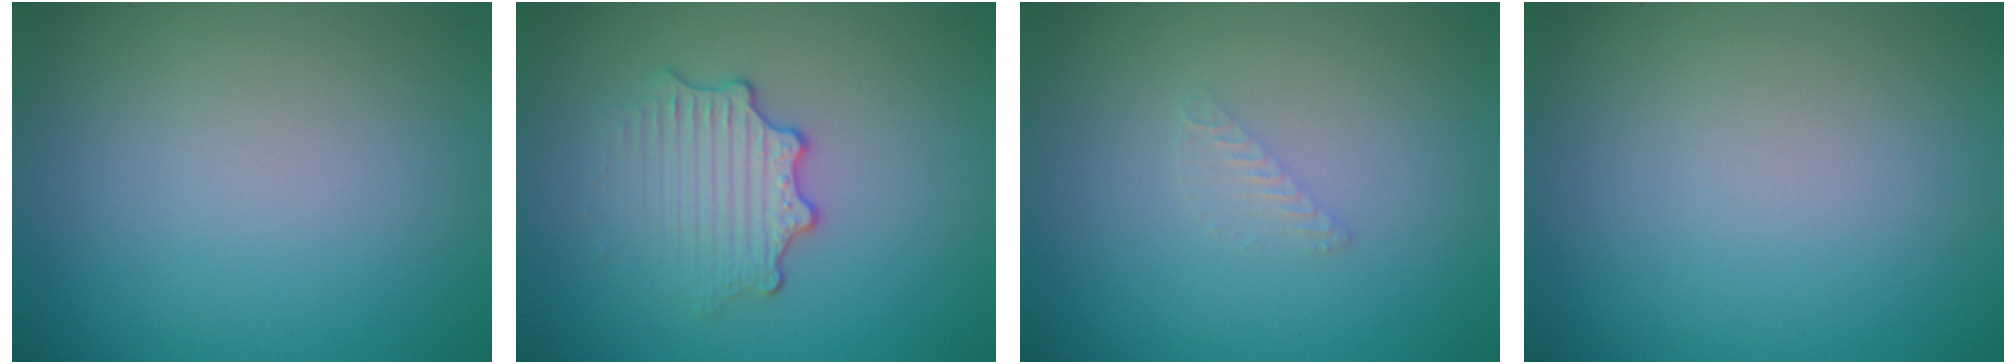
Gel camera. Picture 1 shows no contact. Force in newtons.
{"total": 3.0, "press": 2.6, "slide": 1.5}
{"total": 0.8, "press": 0.8, "slide": 0.0}
{"total": 0.0}